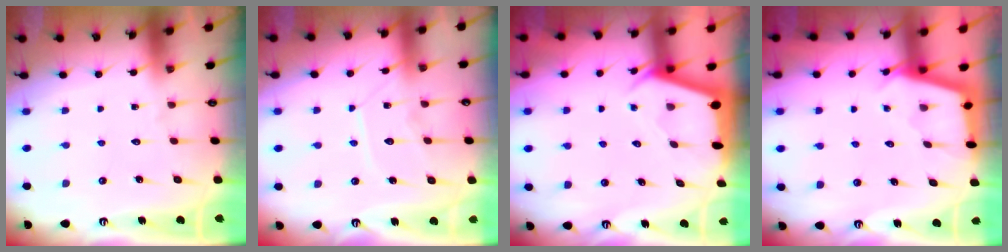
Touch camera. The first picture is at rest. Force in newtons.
{"total": 8.5, "press": 8.5, "slide": 0.6}
{"total": 2.2, "press": 2.2, "slide": 0.3}
{"total": 2.4, "press": 2.4, "slide": 0.2}